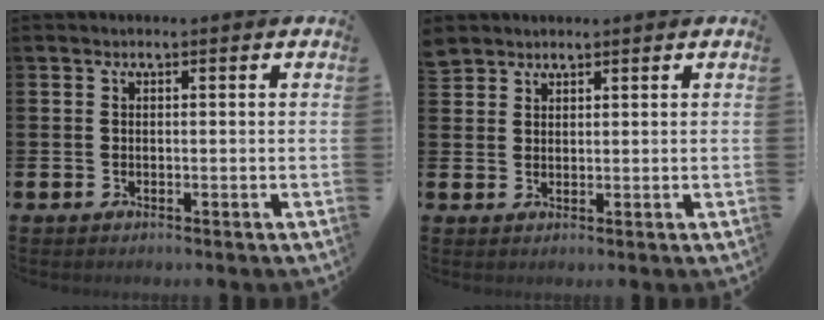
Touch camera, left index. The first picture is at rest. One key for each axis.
{"total": 2.6, "fx": 2.4, "fy": 0.9, "fz": 0.0, "tx": 0.003, "ty": -0.007, "tz": 0.046}